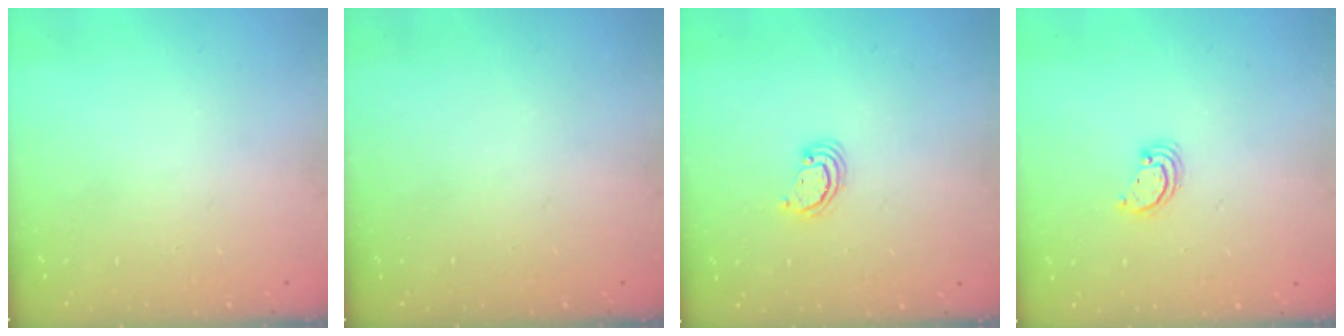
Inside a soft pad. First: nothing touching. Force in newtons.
{"total": 0.0}
{"total": 2.6, "press": 2.5, "slide": 0.2}
{"total": 2.8, "press": 2.8, "slide": 0.2}